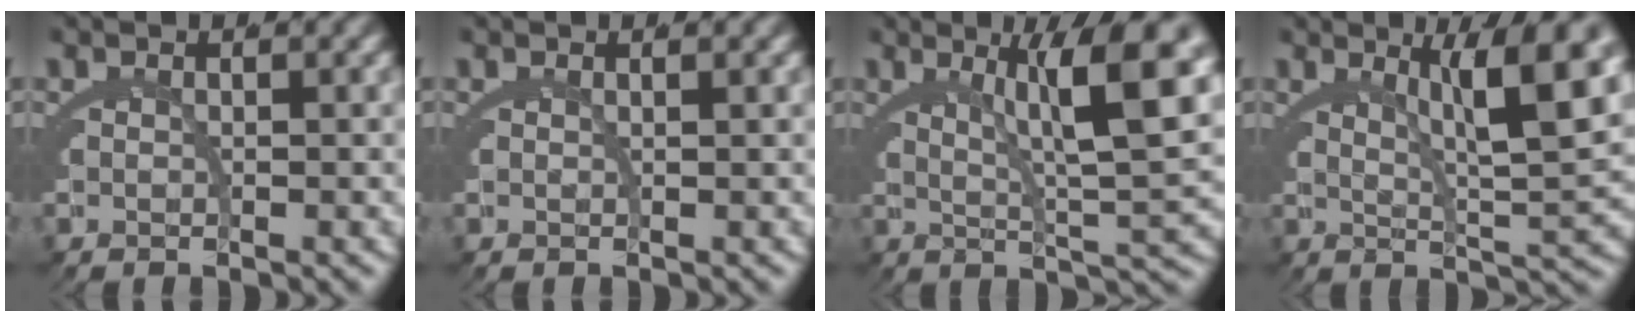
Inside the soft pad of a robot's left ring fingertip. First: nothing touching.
{"total": 0.6, "force": [0.4, 0.0, 0.3], "torque": [-0.007, 0.002, 0.008]}
{"total": 8.2, "force": [2.8, 1.3, 7.6], "torque": [-0.101, 0.003, 0.050]}
{"total": 7.0, "force": [2.8, 1.2, 6.3], "torque": [-0.088, 0.000, 0.051]}